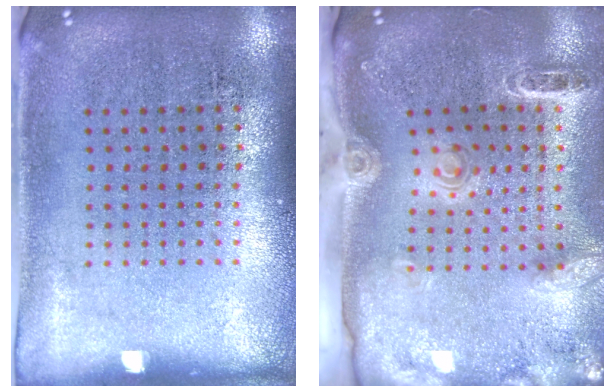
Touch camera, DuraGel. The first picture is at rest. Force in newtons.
{"total": 2.0, "press": 1.8, "slide": 0.8}